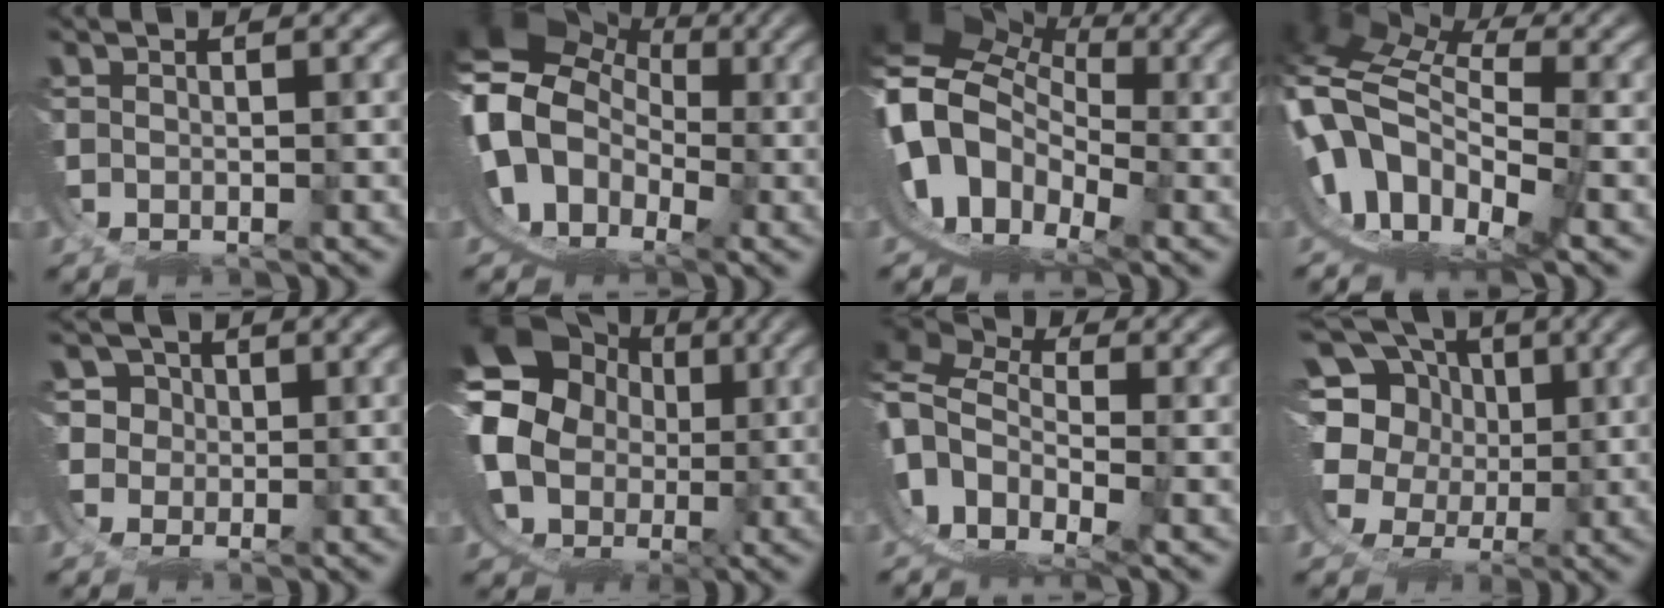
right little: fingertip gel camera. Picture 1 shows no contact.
{"total": 19.4, "force": [-0.2, 17.1, 9.2], "torque": [-0.255, -0.043, -0.016]}
{"total": 20.4, "force": [-0.7, 17.0, 11.2], "torque": [-0.263, -0.045, -0.022]}
{"total": 18.2, "force": [0.4, 14.4, 11.2], "torque": [-0.250, -0.034, -0.005]}
{"total": 4.9, "force": [1.2, 4.6, 1.2], "torque": [-0.039, -0.004, 0.016]}
{"total": 20.6, "force": [1.7, 18.1, 9.8], "torque": [-0.226, -0.049, 0.021]}
{"total": 15.3, "force": [-0.3, 13.4, 7.3], "torque": [-0.194, -0.033, -0.021]}
{"total": 15.3, "force": [3.4, 12.9, 7.5], "torque": [-0.165, -0.010, 0.038]}